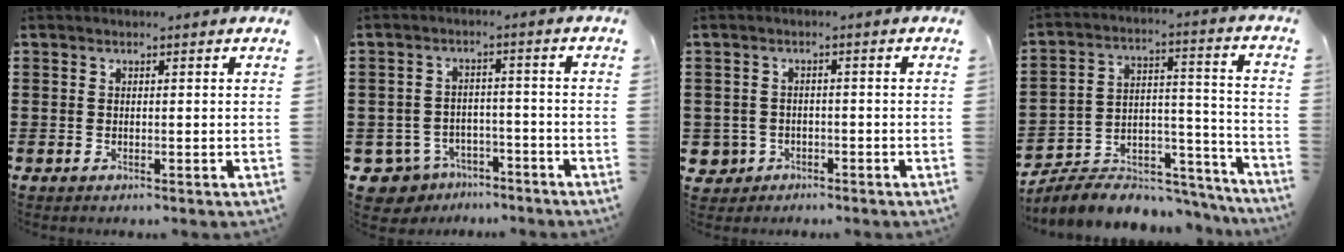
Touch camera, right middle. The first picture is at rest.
{"total": 4.4, "force": [-3.9, 1.9, 0.5], "torque": [-0.039, 0.001, -0.086]}
{"total": 2.3, "force": [-1.4, 1.9, 0.4], "torque": [-0.023, -0.003, -0.033]}
{"total": 6.9, "force": [-6.4, 2.2, 1.4], "torque": [-0.028, 0.008, -0.125]}